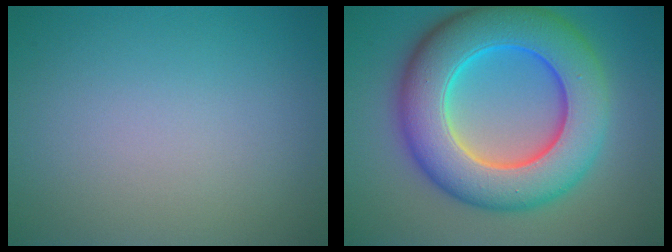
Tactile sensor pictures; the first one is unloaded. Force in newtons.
{"total": 12.0, "press": 12.0, "slide": 0.5}